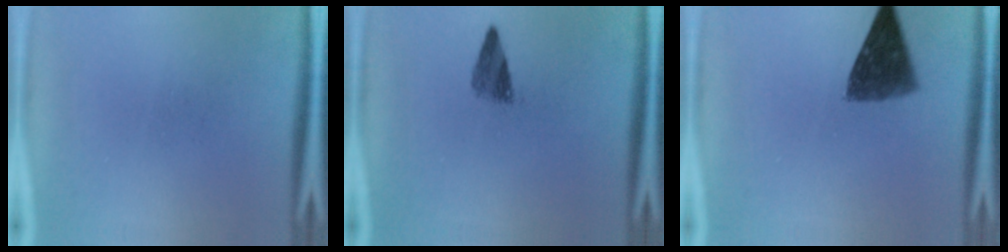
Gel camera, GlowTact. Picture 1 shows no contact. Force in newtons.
{"total": 2.9}
{"total": 8.0}